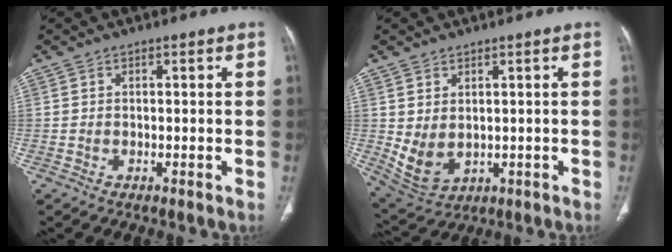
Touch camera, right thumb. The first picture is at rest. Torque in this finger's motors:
{"motor_torque": [-0.46, 0.58, 0.25, 0.40, 0.11]}